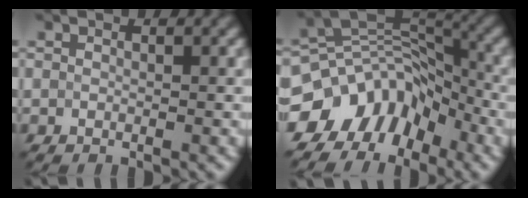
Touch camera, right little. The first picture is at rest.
{"total": 10.2, "force": [-6.1, 6.8, 4.5], "torque": [-0.068, 0.020, -0.120]}